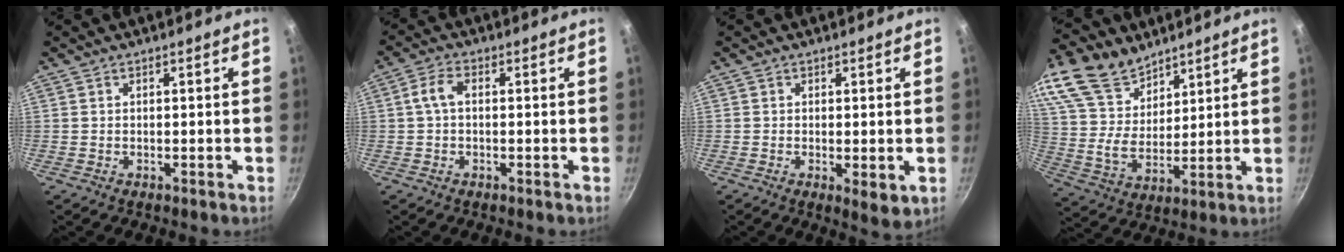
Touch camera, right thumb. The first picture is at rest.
{"total": 3.8, "force": [0.3, 1.9, 3.3], "torque": [-0.076, 0.015, -0.001]}
{"total": 3.8, "force": [-0.5, 1.4, 3.5], "torque": [-0.055, -0.016, -0.006]}
{"total": 19.5, "force": [13.3, 11.3, 8.5], "torque": [-0.164, -0.033, 0.260]}